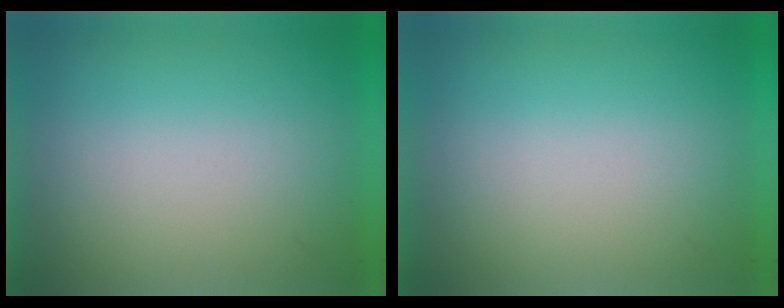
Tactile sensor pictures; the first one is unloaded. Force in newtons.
{"total": 0.0}